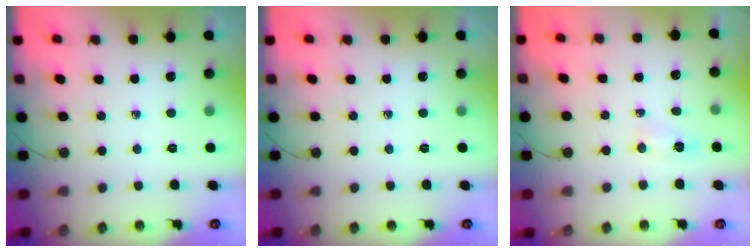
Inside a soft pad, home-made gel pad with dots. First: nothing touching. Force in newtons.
{"total": 0.0}
{"total": 4.8, "press": 4.8, "slide": 0.6}